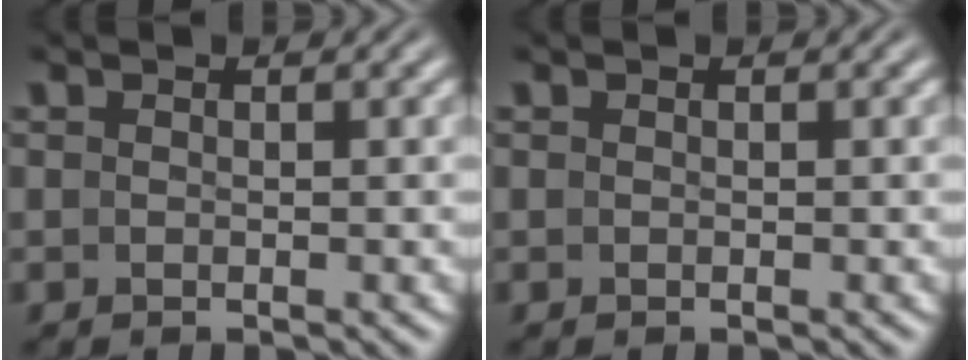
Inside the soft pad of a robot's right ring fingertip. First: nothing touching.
{"total": 0.0}